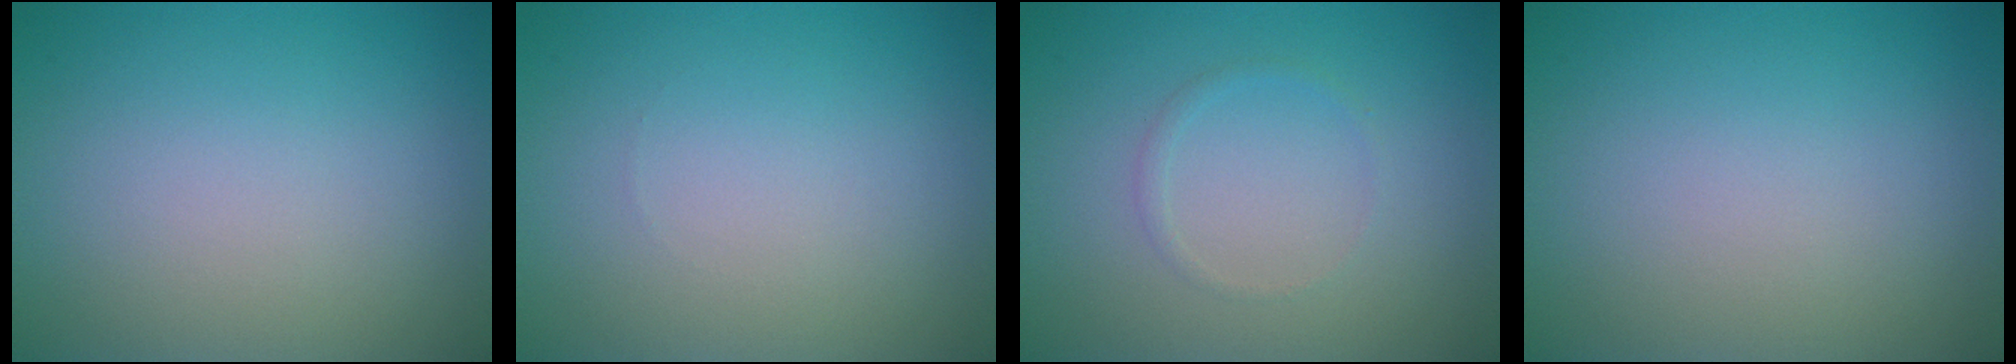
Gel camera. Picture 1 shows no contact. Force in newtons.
{"total": 0.0}
{"total": 0.7, "press": 0.7, "slide": 0.0}
{"total": 0.0}